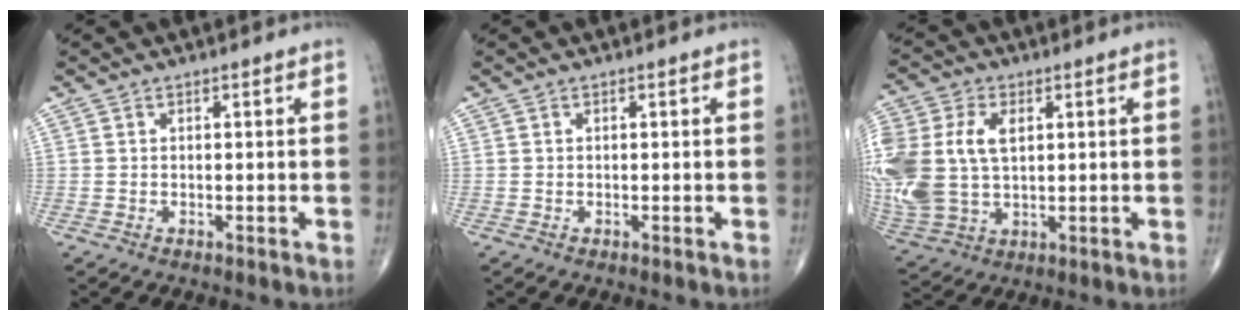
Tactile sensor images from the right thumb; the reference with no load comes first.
{"total": 0.0}
{"total": 19.9, "force": [2.9, 12.9, 14.8], "torque": [-0.376, 0.008, 0.065]}